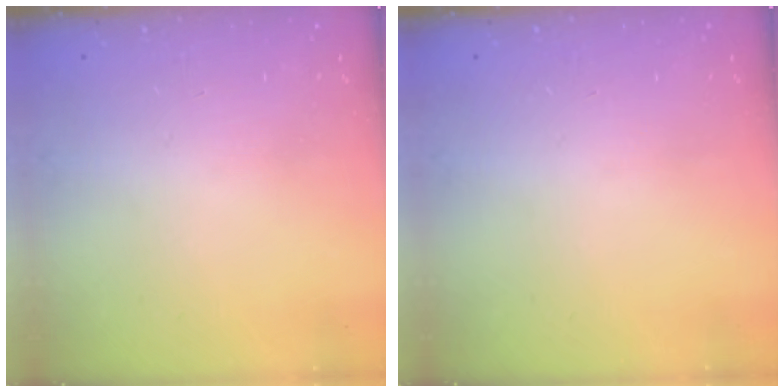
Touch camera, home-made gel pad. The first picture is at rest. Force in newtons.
{"total": 0.0}